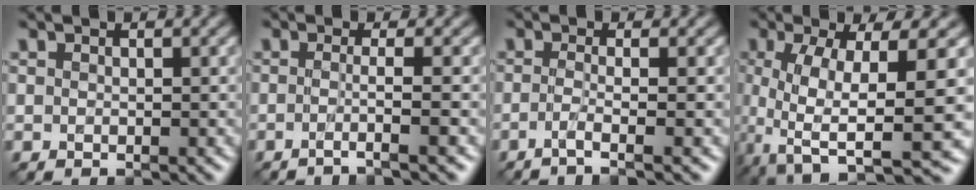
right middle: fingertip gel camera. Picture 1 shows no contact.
{"total": 2.9, "force": [-1.1, 0.6, 2.6], "torque": [-0.026, -0.008, -0.037]}
{"total": 3.0, "force": [-1.1, 0.8, 2.6], "torque": [-0.035, -0.008, -0.039]}
{"total": 11.6, "force": [-1.7, 3.8, 10.8], "torque": [-0.184, -0.023, -0.016]}